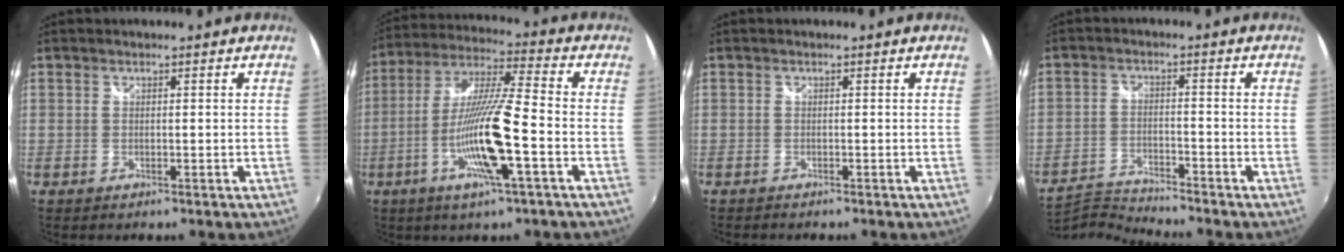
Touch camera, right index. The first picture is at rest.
{"total": 15.4, "force": [-5.5, 0.9, 14.3], "torque": [-0.283, -0.012, -0.107]}
{"total": 1.0, "force": [-1.0, 0.2, 0.1], "torque": [-0.006, -0.007, -0.019]}
{"total": 7.6, "force": [-7.6, -0.2, 0.6], "torque": [-0.035, 0.006, -0.154]}